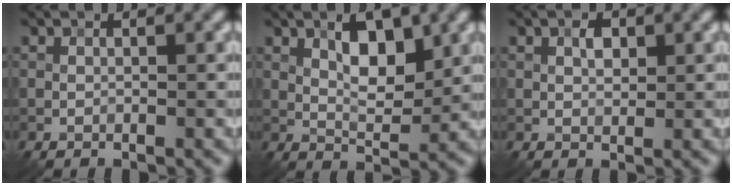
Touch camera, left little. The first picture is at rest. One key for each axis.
{"total": 4.8, "fx": 1.7, "fy": 1.9, "fz": 4.0, "tx": -0.064, "ty": 0.003, "tz": 0.027}
{"total": 1.5, "fx": 0.5, "fy": 0.9, "fz": 1.1, "tx": -0.016, "ty": 0.003, "tz": 0.007}